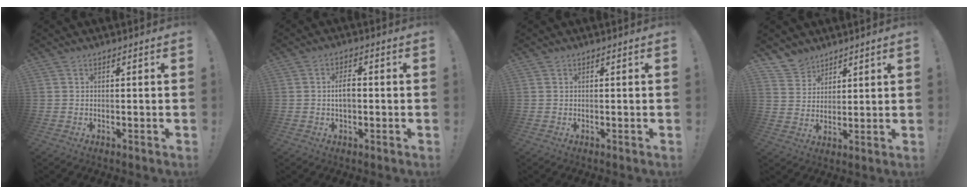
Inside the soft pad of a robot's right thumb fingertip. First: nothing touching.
{"total": 4.4, "force": [-0.3, 2.2, 3.9], "torque": [-0.062, 0.003, -0.011]}
{"total": 0.0}
{"total": 6.9, "force": [5.6, 4.0, 0.5], "torque": [-0.013, -0.041, 0.110]}